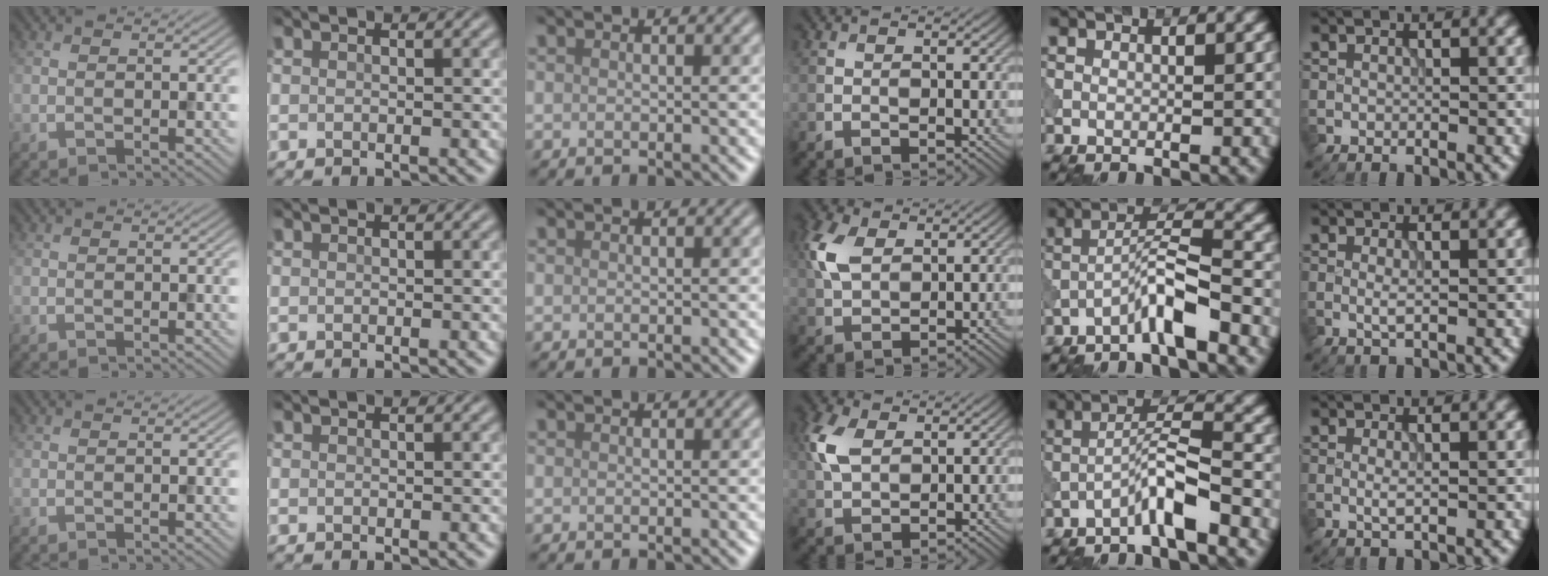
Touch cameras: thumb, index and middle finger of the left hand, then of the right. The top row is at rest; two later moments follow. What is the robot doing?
{"motion": "wipe", "object": "makeup brush"}